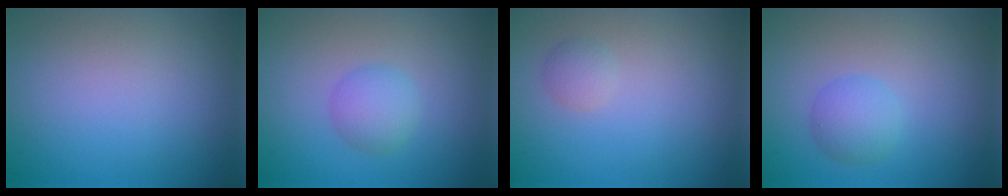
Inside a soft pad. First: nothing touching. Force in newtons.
{"total": 2.3, "press": 2.3, "slide": 0.1}
{"total": 1.2, "press": 1.1, "slide": 0.1}
{"total": 2.3, "press": 2.3, "slide": 0.1}